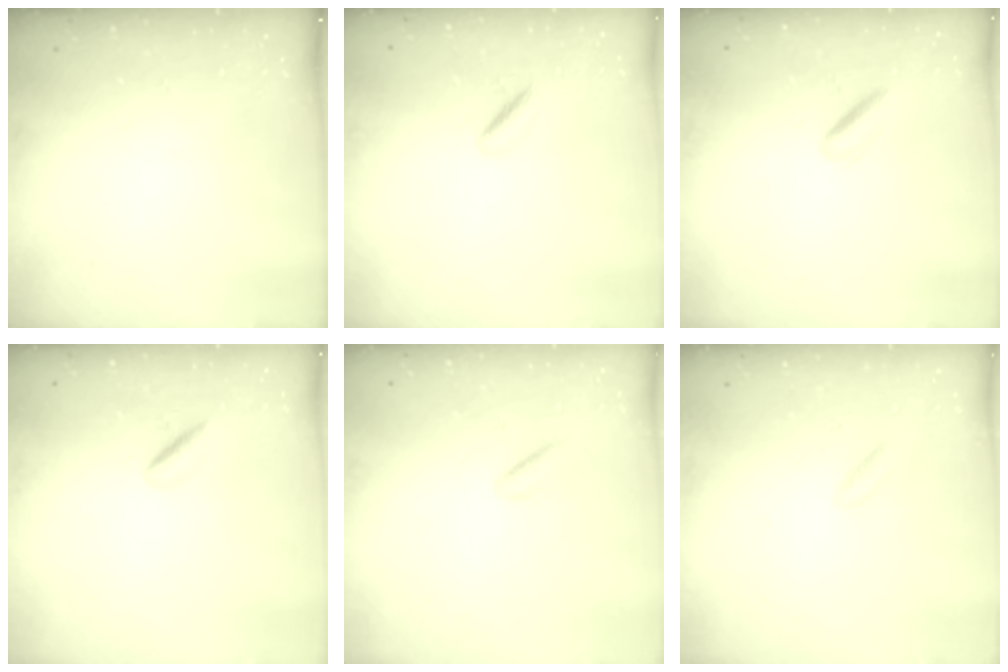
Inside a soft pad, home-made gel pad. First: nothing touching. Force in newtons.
{"total": 1.4, "press": 1.2, "slide": 0.7}
{"total": 2.7, "press": 2.6, "slide": 0.8}
{"total": 2.7, "press": 2.6, "slide": 0.7}
{"total": 2.8, "press": 2.5, "slide": 1.3}
{"total": 1.0, "press": 0.9, "slide": 0.5}